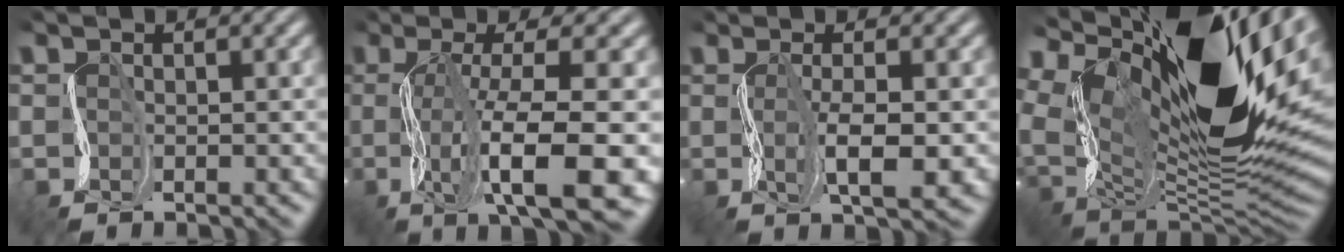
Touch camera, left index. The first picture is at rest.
{"total": 10.6, "force": [-2.8, 3.1, 9.8], "torque": [-0.168, -0.003, -0.041]}
{"total": 4.1, "force": [0.0, 1.0, 4.0], "torque": [-0.077, -0.002, 0.005]}
{"total": 18.8, "force": [8.6, 8.7, 14.2], "torque": [-0.251, 0.034, 0.159]}